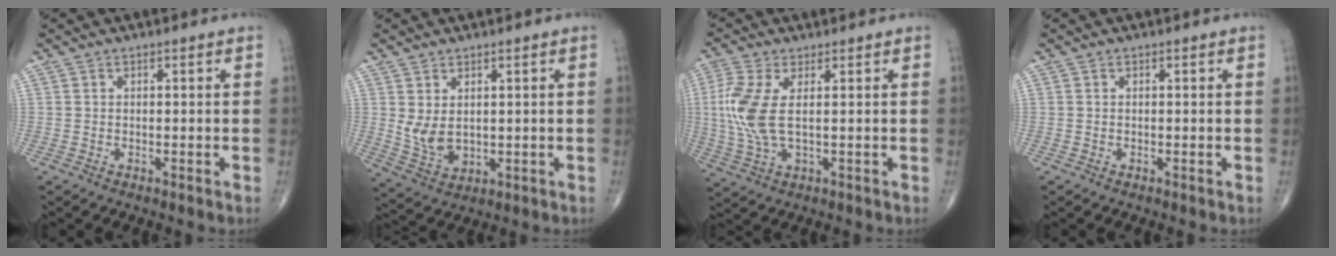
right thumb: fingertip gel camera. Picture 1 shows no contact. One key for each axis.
{"total": 5.6, "fx": 1.1, "fy": 3.5, "fz": 4.2, "tx": -0.073, "ty": -0.014, "tz": 0.038}
{"total": 9.0, "fx": 1.1, "fy": 3.5, "fz": 8.2, "tx": -0.220, "ty": -0.003, "tz": 0.024}
{"total": 0.0}